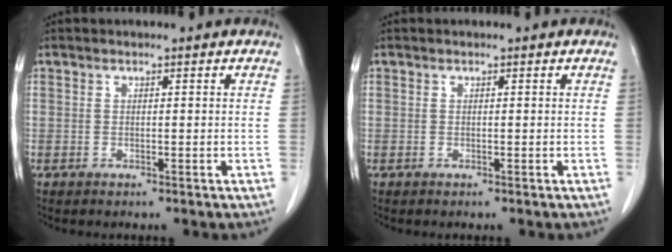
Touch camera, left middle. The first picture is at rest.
{"total": 0.0}